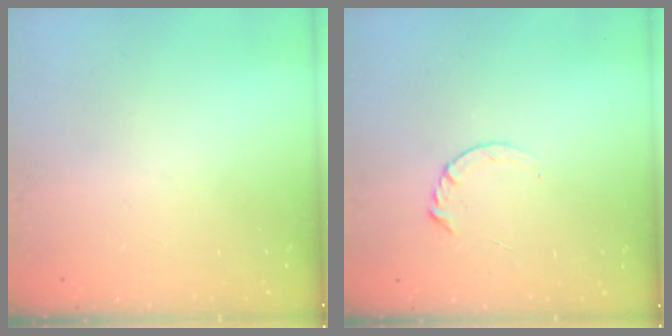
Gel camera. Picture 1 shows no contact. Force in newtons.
{"total": 3.7, "press": 3.6, "slide": 0.4}